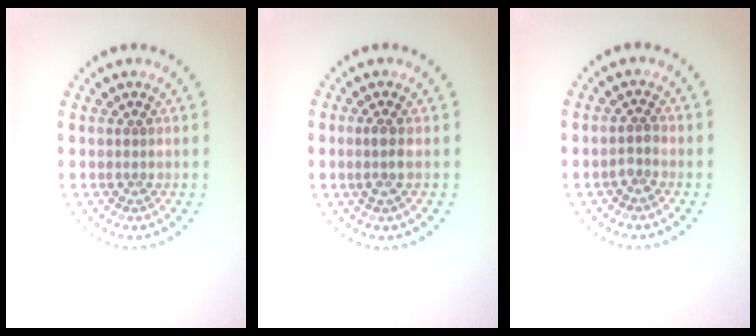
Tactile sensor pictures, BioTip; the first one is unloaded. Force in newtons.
{"total": 1.5, "press": 1.2, "slide": 0.8}
{"total": 1.3, "press": 1.1, "slide": 0.7}